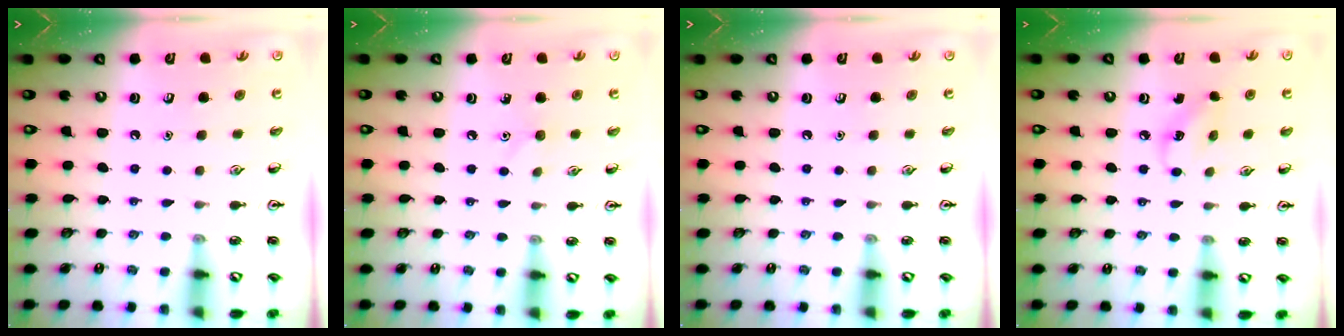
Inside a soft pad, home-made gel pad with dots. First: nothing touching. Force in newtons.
{"total": 4.1, "press": 3.9, "slide": 1.4}
{"total": 0.0}
{"total": 3.6, "press": 3.4, "slide": 1.1}